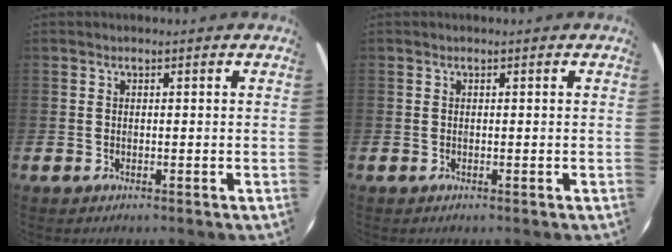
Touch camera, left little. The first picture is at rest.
{"total": 0.0}